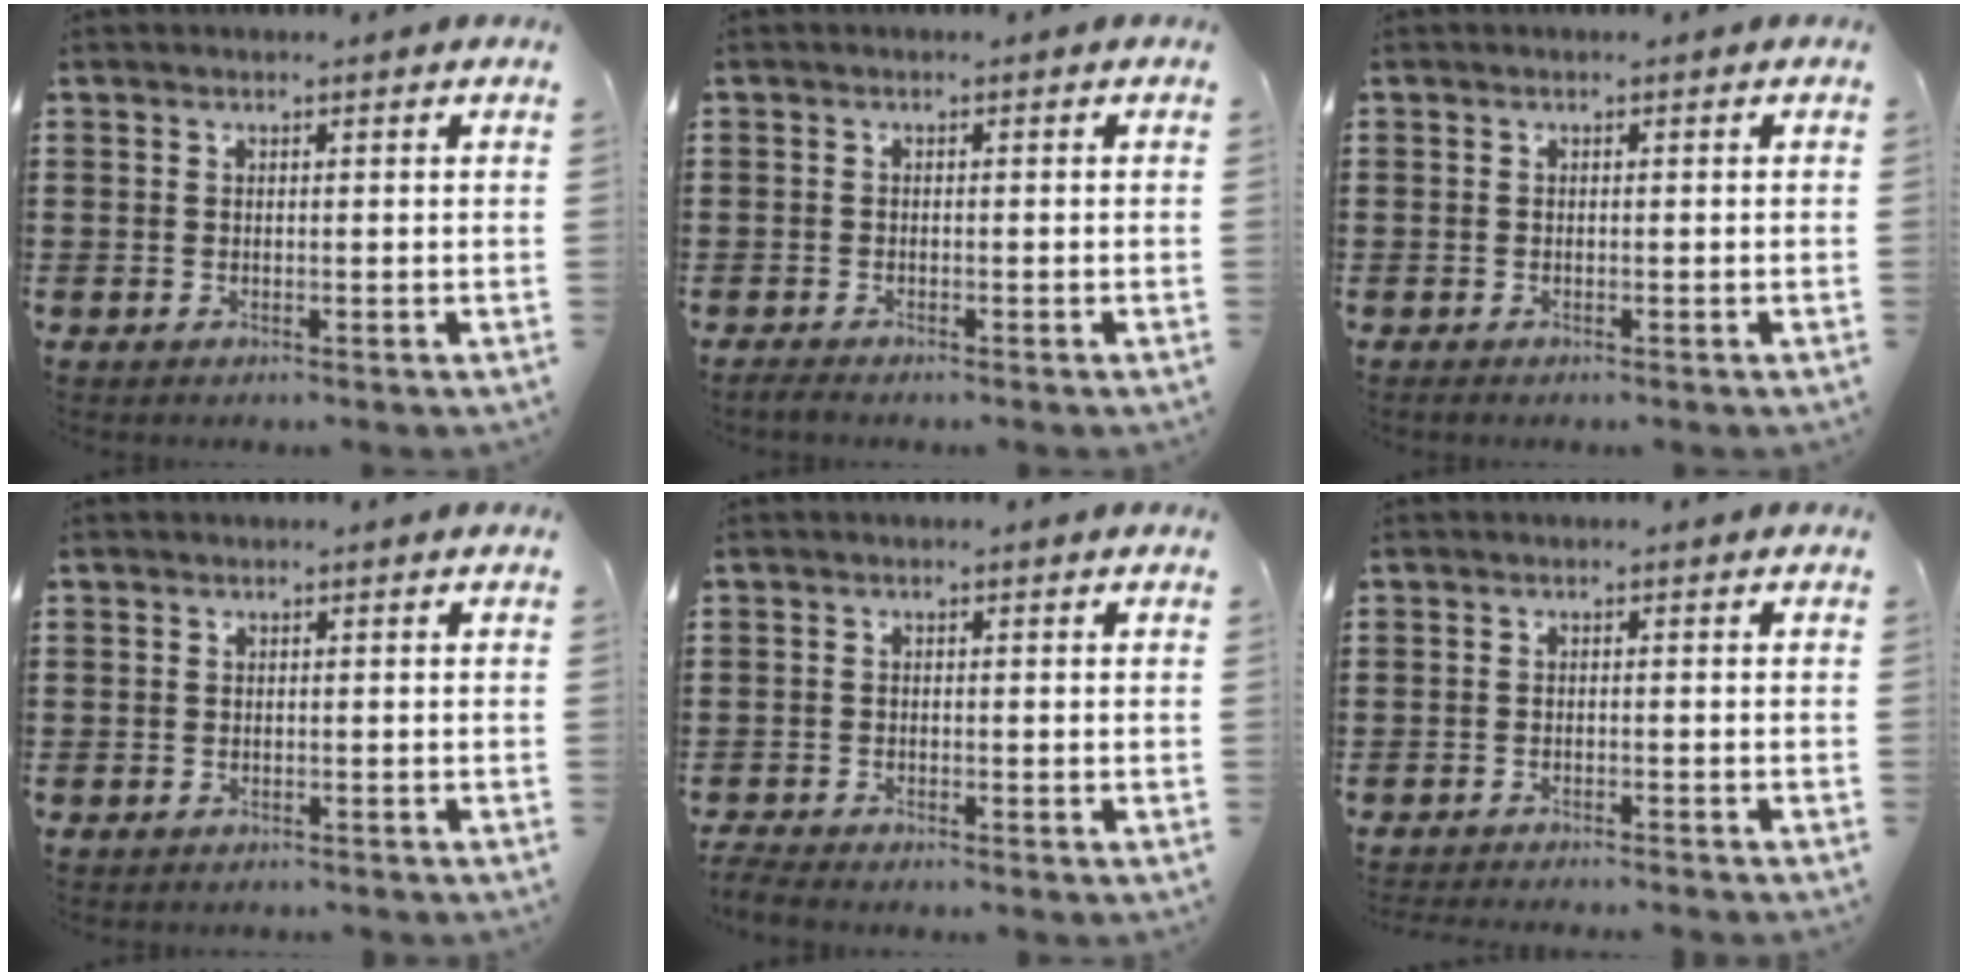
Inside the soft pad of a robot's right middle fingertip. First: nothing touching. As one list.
[{"total": 0.8, "force": [-0.7, 0.1, 0.3], "torque": [-0.008, -0.006, -0.013]}, {"total": 0.0}, {"total": 0.9, "force": [-0.8, 0.4, -0.1], "torque": [0.002, 0.003, -0.019]}, {"total": 1.9, "force": [-1.9, 0.1, 0.2], "torque": [-0.014, -0.003, -0.042]}, {"total": 1.6, "force": [-1.6, -0.2, 0.1], "torque": [-0.003, 0.004, -0.033]}]